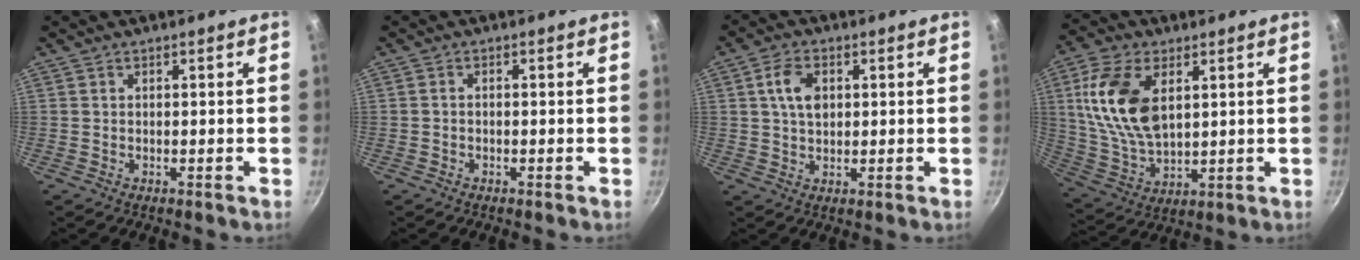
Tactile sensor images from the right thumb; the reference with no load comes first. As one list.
[{"total": 0.8, "force": [-0.4, 0.4, 0.5], "torque": [-0.014, 0.008, -0.008]}, {"total": 6.2, "force": [1.5, 3.9, 4.5], "torque": [-0.073, 0.000, 0.026]}, {"total": 16.3, "force": [4.5, 9.2, 12.6], "torque": [-0.232, -0.012, 0.097]}]